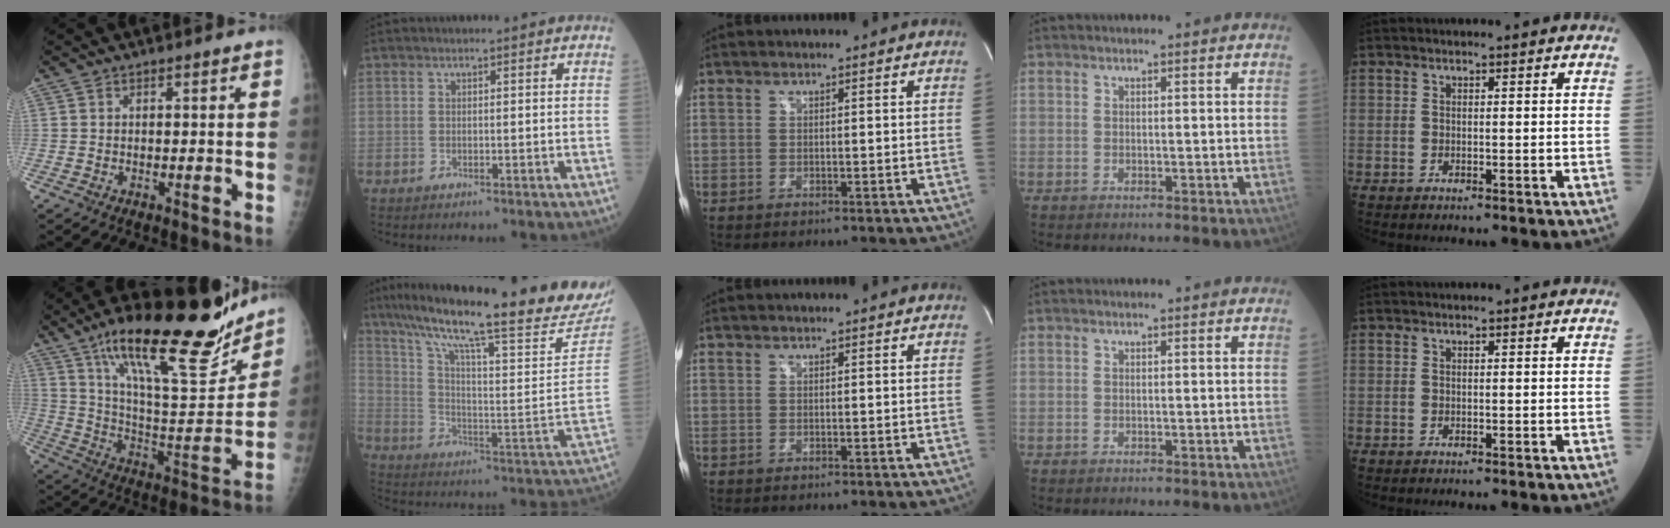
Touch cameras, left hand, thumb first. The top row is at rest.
{"thumb": {"total": 27.9, "force": [19.2, 7.4, 18.8], "torque": [-0.259, -0.078, 0.314]}, "index": {"total": 29.7, "force": [24.6, 3.1, 16.4], "torque": [-0.270, -0.057, 0.327]}}